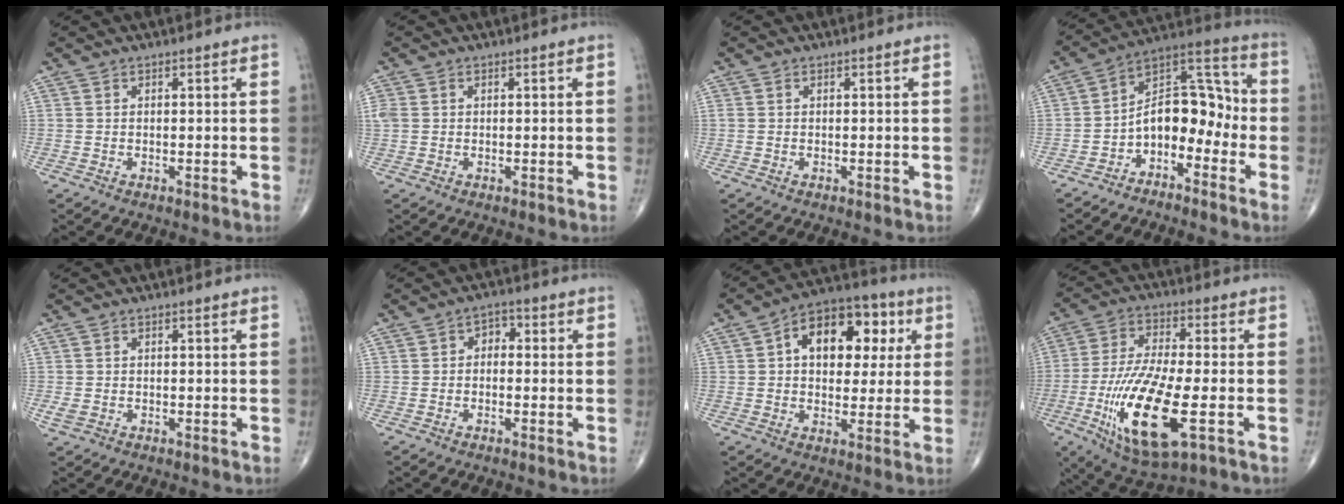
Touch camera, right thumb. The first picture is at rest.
{"total": 2.3, "force": [0.3, 1.8, 1.3], "torque": [-0.043, 0.011, 0.010]}
{"total": 0.6, "force": [0.2, 0.4, 0.5], "torque": [-0.013, 0.011, 0.007]}
{"total": 11.9, "force": [-4.1, 7.3, 8.5], "torque": [-0.103, 0.082, -0.080]}
{"total": 1.8, "force": [-0.5, 1.3, 1.0], "torque": [-0.027, 0.001, -0.006]}
{"total": 2.9, "force": [-0.1, 2.1, 1.9], "torque": [-0.008, 0.011, -0.014]}
{"total": 15.4, "force": [3.9, 9.8, 11.2], "torque": [-0.124, 0.017, 0.053]}
{"total": 19.0, "force": [-5.6, 5.9, 17.2], "torque": [-0.353, -0.002, -0.089]}